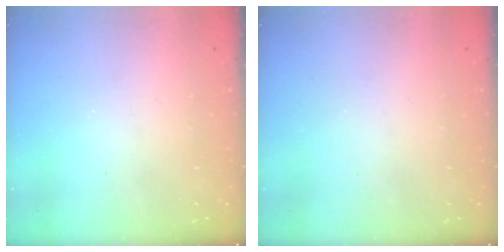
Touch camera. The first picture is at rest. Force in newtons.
{"total": 0.0}